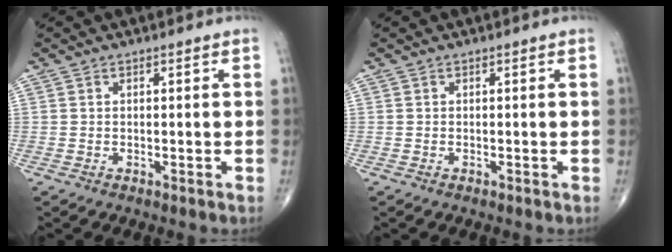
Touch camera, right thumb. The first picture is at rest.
{"total": 0.0}